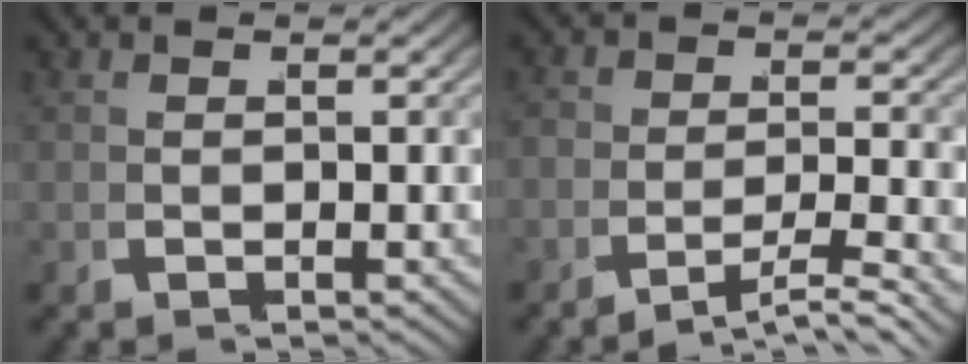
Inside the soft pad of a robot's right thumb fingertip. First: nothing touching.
{"total": 3.5, "force": [-3.2, 0.7, 1.0], "torque": [-0.007, 0.004, -0.070]}